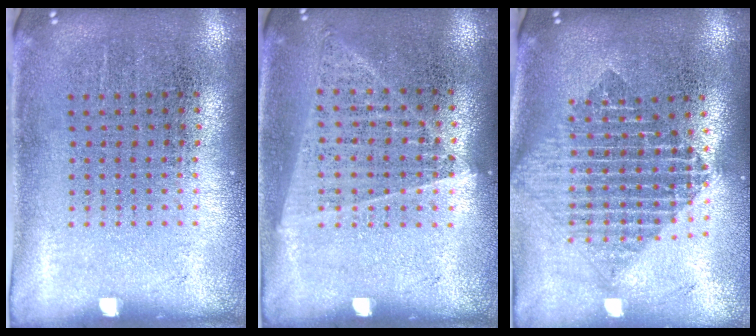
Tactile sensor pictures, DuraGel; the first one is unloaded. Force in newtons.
{"total": 1.2, "press": 1.1, "slide": 0.1}
{"total": 1.9, "press": 1.6, "slide": 1.1}